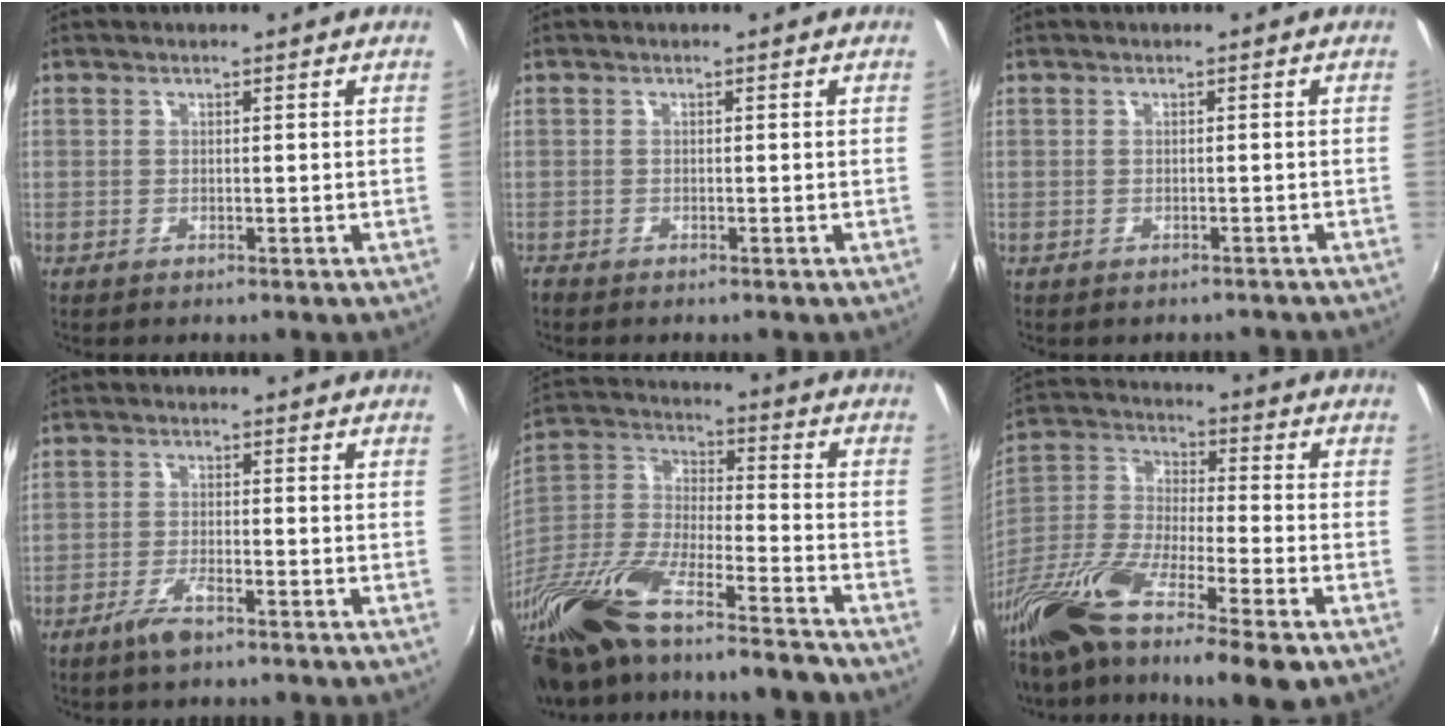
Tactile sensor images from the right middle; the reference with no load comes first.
{"total": 0.9, "force": [-0.8, 0.3, 0.1], "torque": [-0.006, -0.004, -0.019]}
{"total": 2.8, "force": [-2.4, 1.1, 0.7], "torque": [-0.010, -0.008, -0.027]}
{"total": 4.4, "force": [-3.1, 1.0, 3.0], "torque": [-0.073, -0.006, -0.058]}
{"total": 26.1, "force": [-20.0, 5.1, 16.0], "torque": [-0.311, -0.051, -0.352]}
{"total": 22.3, "force": [-14.8, 4.0, 16.2], "torque": [-0.308, -0.046, -0.273]}